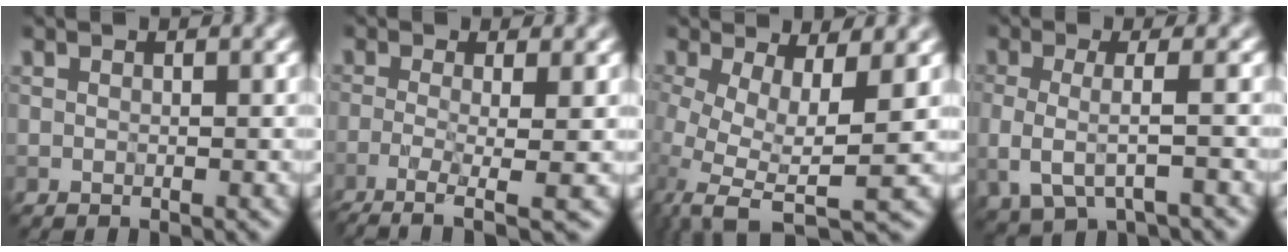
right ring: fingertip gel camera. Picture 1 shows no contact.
{"total": 5.3, "force": [-1.9, 1.3, 4.7], "torque": [-0.075, -0.006, -0.043]}
{"total": 7.5, "force": [-1.0, 2.7, 6.9], "torque": [-0.135, -0.021, -0.016]}
{"total": 3.7, "force": [-0.5, 1.3, 3.4], "torque": [-0.071, -0.011, -0.011]}